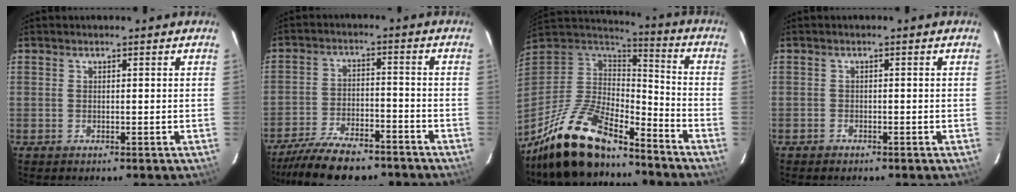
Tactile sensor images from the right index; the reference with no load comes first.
{"total": 15.3, "force": [-12.8, 4.8, 6.8], "torque": [-0.151, -0.010, -0.203]}
{"total": 21.2, "force": [-16.4, 7.1, 11.4], "torque": [-0.241, -0.021, -0.293]}
{"total": 1.2, "force": [-1.0, 0.7, -0.1], "torque": [-0.004, 0.004, -0.016]}